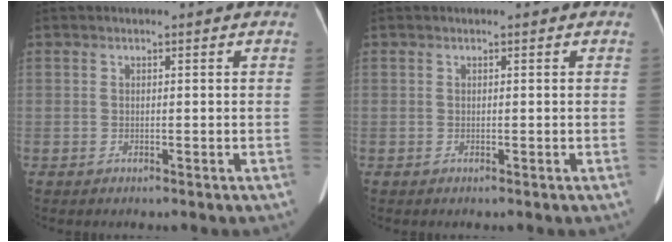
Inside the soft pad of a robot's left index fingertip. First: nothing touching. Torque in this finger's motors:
{"motor_torque": [0.01, 0.00, 0.01, 0.00]}